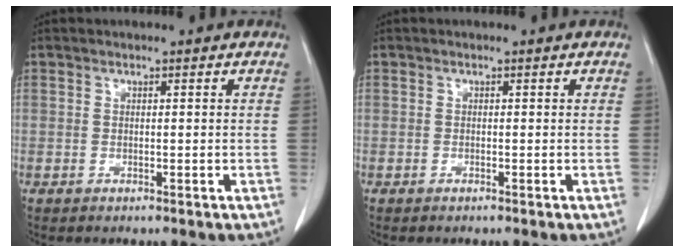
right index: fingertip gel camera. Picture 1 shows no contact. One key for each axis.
{"total": 0.0}